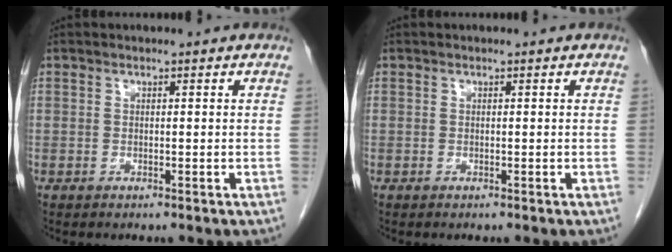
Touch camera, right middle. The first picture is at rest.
{"total": 0.0}